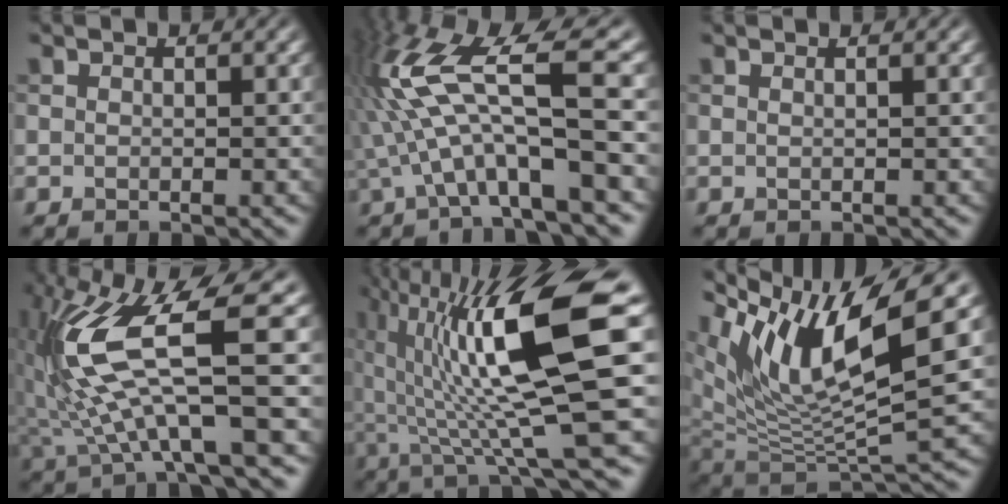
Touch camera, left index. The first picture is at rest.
{"total": 11.3, "force": [1.0, 2.6, 10.9], "torque": [-0.205, 0.018, 0.019]}
{"total": 0.9, "force": [0.5, 0.4, 0.6], "torque": [-0.002, -0.002, -0.002]}
{"total": 10.3, "force": [0.9, 2.5, 10.0], "torque": [-0.206, -0.003, 0.021]}
{"total": 14.5, "force": [2.8, 2.6, 14.0], "torque": [-0.230, 0.009, 0.051]}
{"total": 11.0, "force": [5.7, 3.1, 8.9], "torque": [-0.168, -0.004, 0.113]}